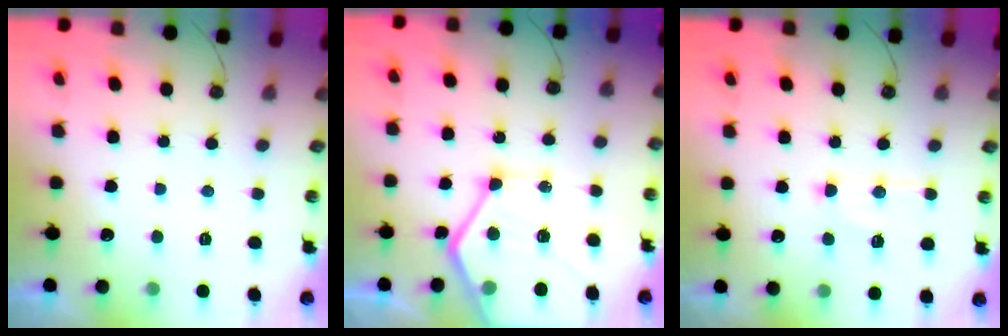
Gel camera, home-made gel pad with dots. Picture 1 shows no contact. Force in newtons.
{"total": 17.8, "press": 17.8, "slide": 1.6}
{"total": 10.0, "press": 10.0, "slide": 0.8}